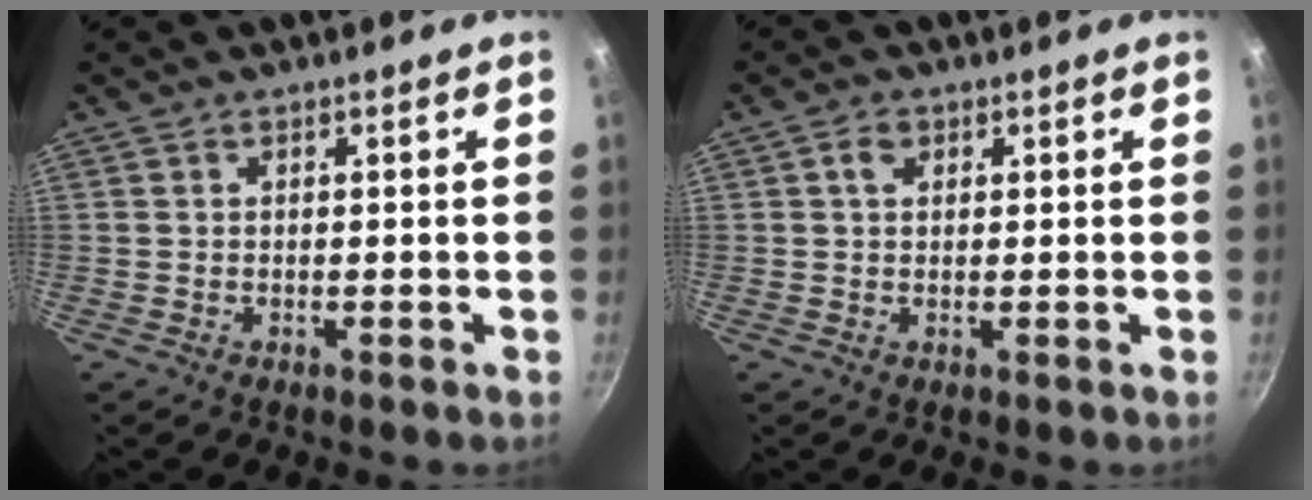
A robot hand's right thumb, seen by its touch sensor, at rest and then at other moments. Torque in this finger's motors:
{"motor_torque": [-0.26, 0.09, 0.32, 0.01, 0.04]}